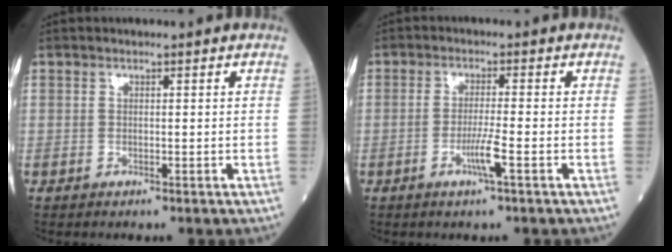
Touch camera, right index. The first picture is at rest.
{"total": 3.8, "force": [-1.5, -0.3, 3.4], "torque": [-0.068, -0.006, -0.031]}